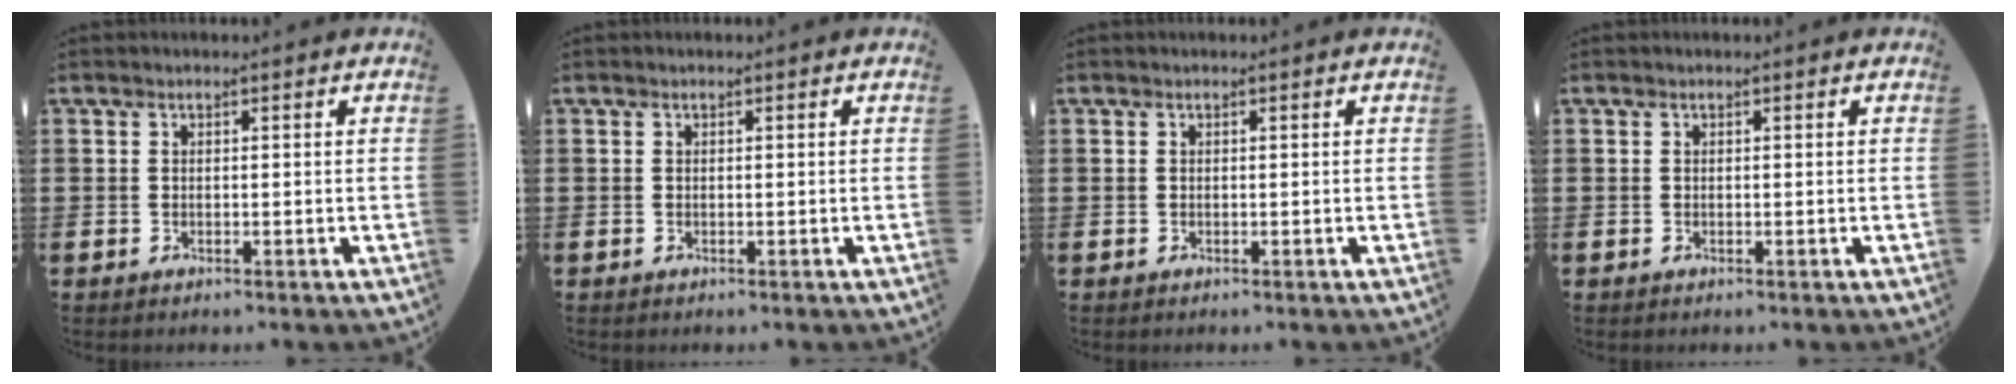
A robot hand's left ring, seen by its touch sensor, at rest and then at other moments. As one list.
[{"total": 0.0}, {"total": 0.0}, {"total": 0.0}]